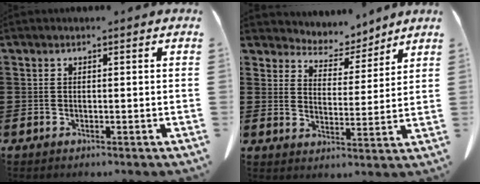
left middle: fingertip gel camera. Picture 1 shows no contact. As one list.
[{"total": 4.8, "force": [4.6, 1.3, -0.1], "torque": [-0.019, -0.038, 0.076]}]